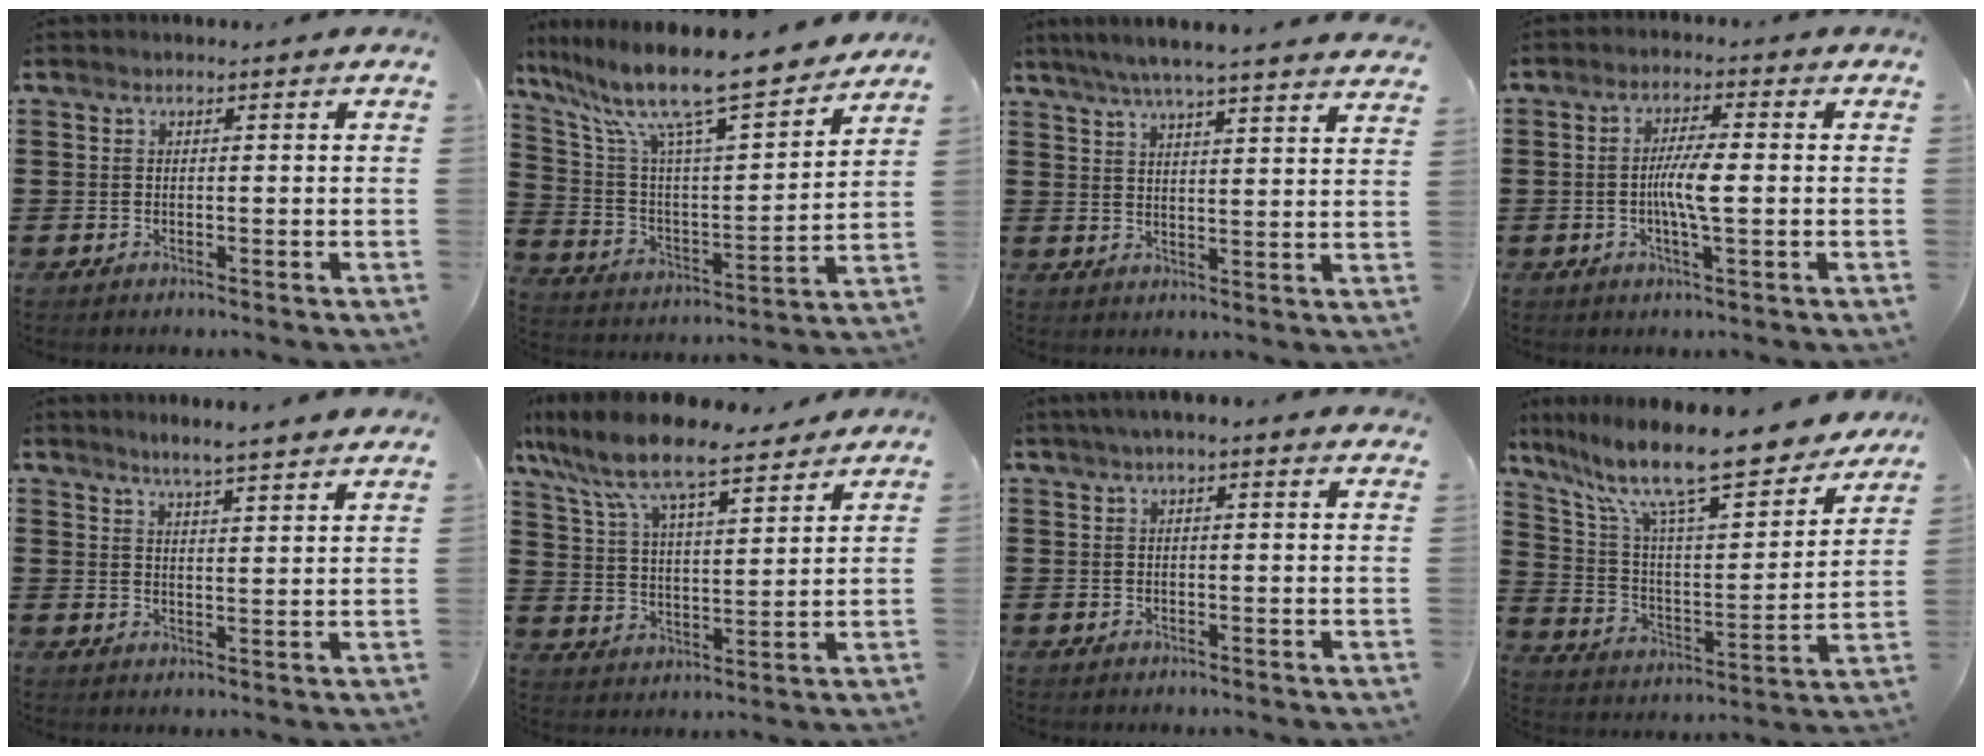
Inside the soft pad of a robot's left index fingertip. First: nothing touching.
{"total": 13.1, "force": [10.6, 0.9, 7.6], "torque": [-0.186, -0.071, 0.177]}
{"total": 5.3, "force": [4.8, -0.6, 2.1], "torque": [-0.056, -0.027, 0.082]}
{"total": 5.4, "force": [-0.5, 0.8, 5.3], "torque": [-0.101, -0.001, -0.015]}
{"total": 3.7, "force": [3.5, -0.8, 0.7], "torque": [-0.025, -0.018, 0.061]}
{"total": 9.0, "force": [7.9, 1.3, 4.2], "torque": [-0.113, -0.044, 0.133]}
{"total": 1.8, "force": [1.2, 0.2, 1.4], "torque": [-0.028, 0.003, 0.021]}
{"total": 14.5, "force": [11.9, 1.7, 8.2], "torque": [-0.193, -0.080, 0.201]}